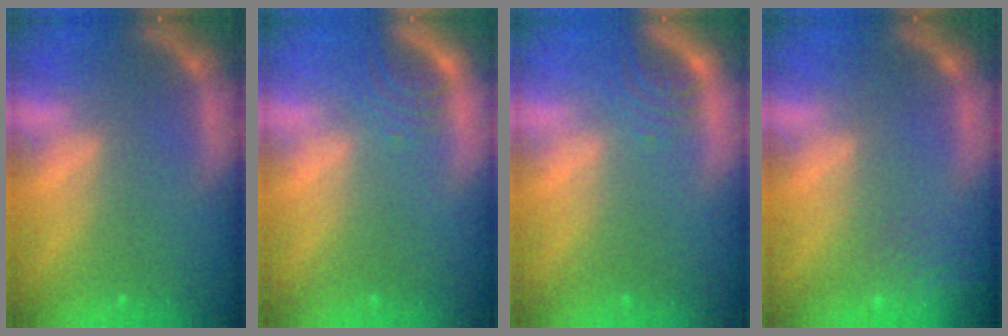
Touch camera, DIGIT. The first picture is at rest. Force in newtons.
{"total": 2.5}
{"total": 2.5}
{"total": 9.5}